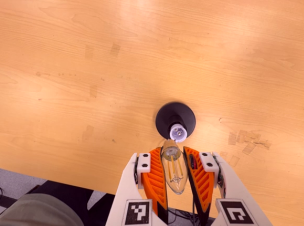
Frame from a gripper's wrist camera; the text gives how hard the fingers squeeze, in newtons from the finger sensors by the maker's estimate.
{"total": 18.9, "left": 19.8, "right": 18.1}